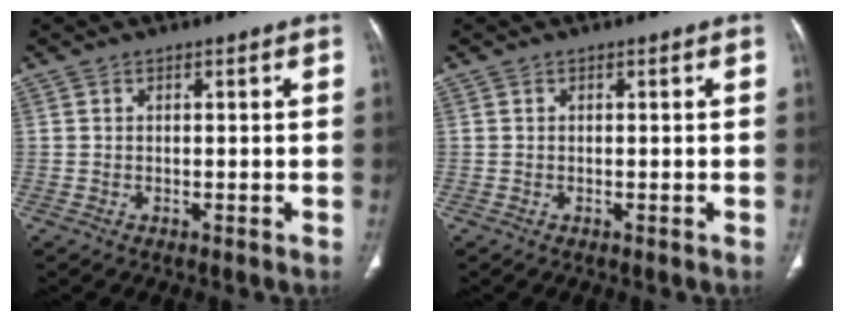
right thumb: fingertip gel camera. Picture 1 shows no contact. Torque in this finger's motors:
{"motor_torque": [0.00, 0.00, 0.00, 0.00, 0.03]}